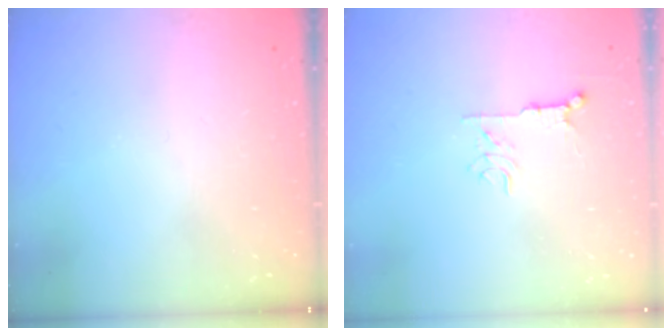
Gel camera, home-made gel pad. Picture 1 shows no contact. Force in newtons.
{"total": 5.4, "press": 5.4, "slide": 0.7}